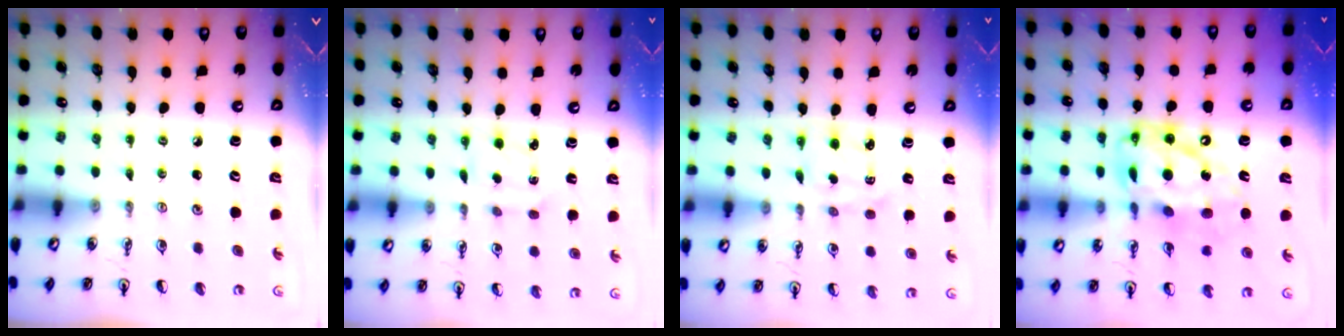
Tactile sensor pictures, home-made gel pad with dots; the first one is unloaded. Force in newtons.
{"total": 2.0, "press": 1.9, "slide": 0.7}
{"total": 2.0, "press": 1.9, "slide": 0.5}
{"total": 18.3, "press": 18.2, "slide": 1.6}